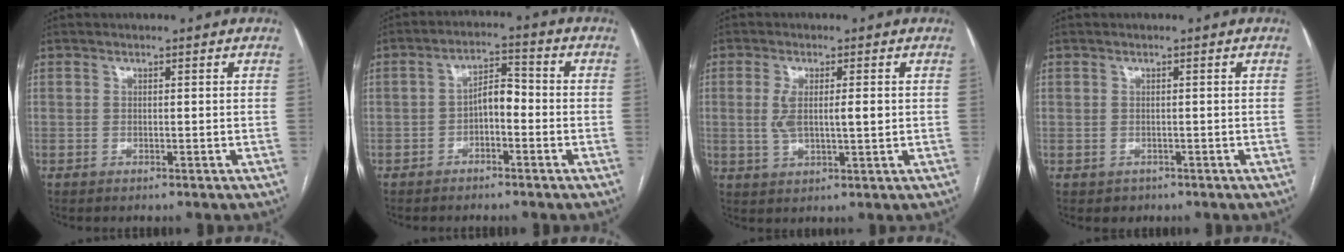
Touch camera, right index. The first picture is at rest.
{"total": 4.6, "force": [-1.5, 2.0, 3.8], "torque": [-0.066, 0.022, -0.028]}
{"total": 5.5, "force": [0.4, 1.7, 5.2], "torque": [-0.102, 0.007, 0.012]}
{"total": 1.6, "force": [-0.7, 1.5, 0.1], "torque": [-0.004, 0.003, -0.006]}